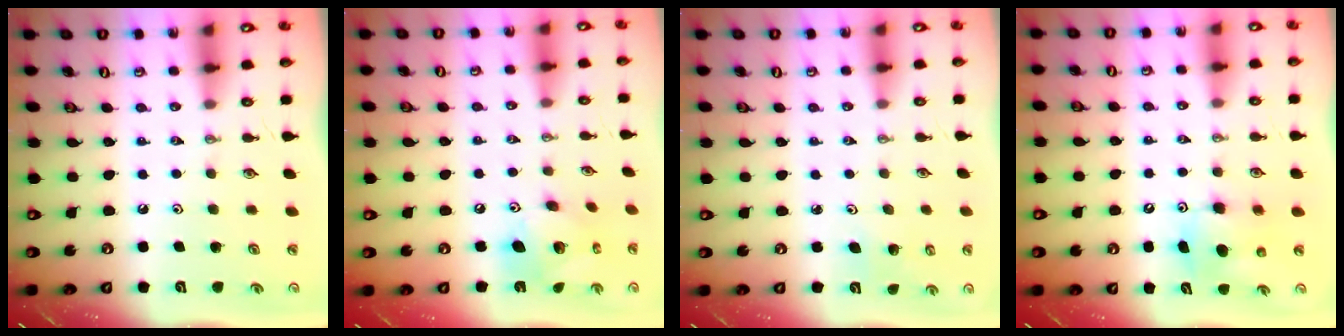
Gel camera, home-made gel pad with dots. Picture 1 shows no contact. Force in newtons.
{"total": 14.0, "press": 13.9, "slide": 1.1}
{"total": 3.0, "press": 2.9, "slide": 0.9}
{"total": 8.5, "press": 8.4, "slide": 1.0}